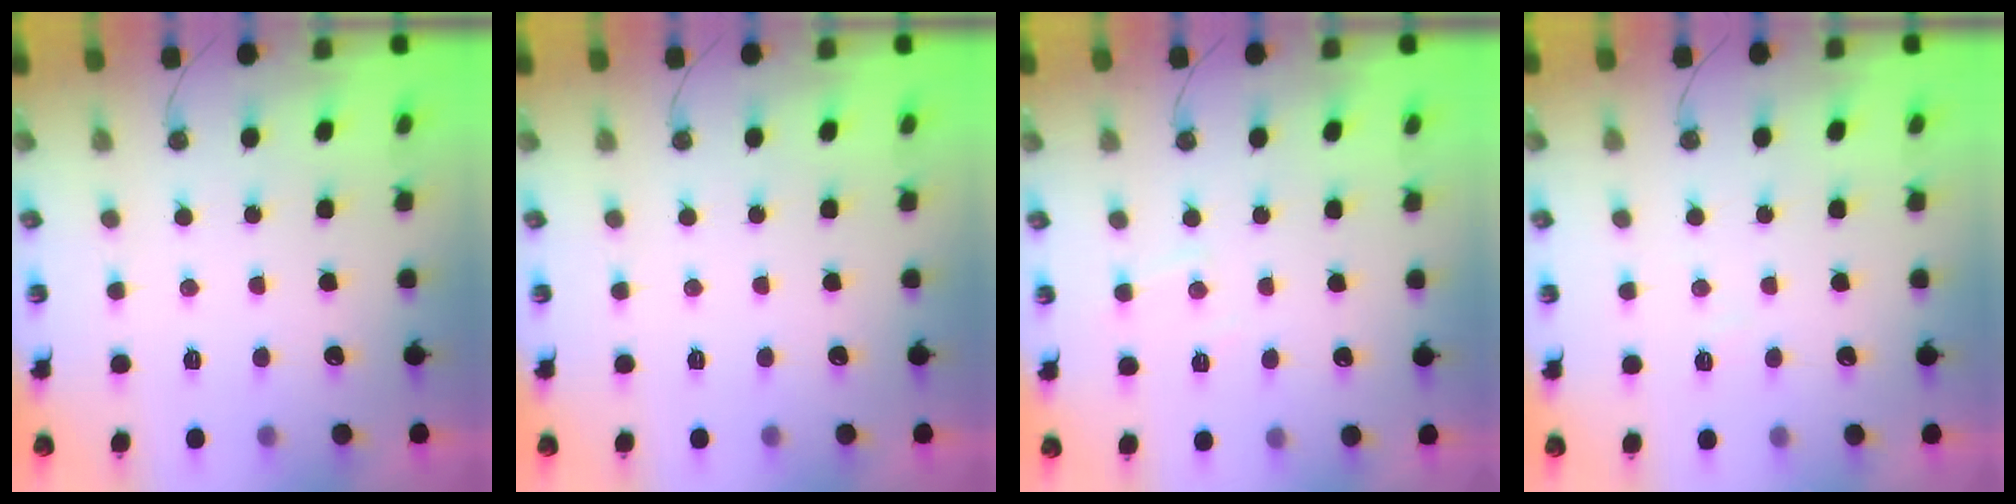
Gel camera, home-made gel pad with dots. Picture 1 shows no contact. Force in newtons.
{"total": 0.0}
{"total": 5.0, "press": 5.0, "slide": 0.7}
{"total": 6.5, "press": 6.5, "slide": 0.9}